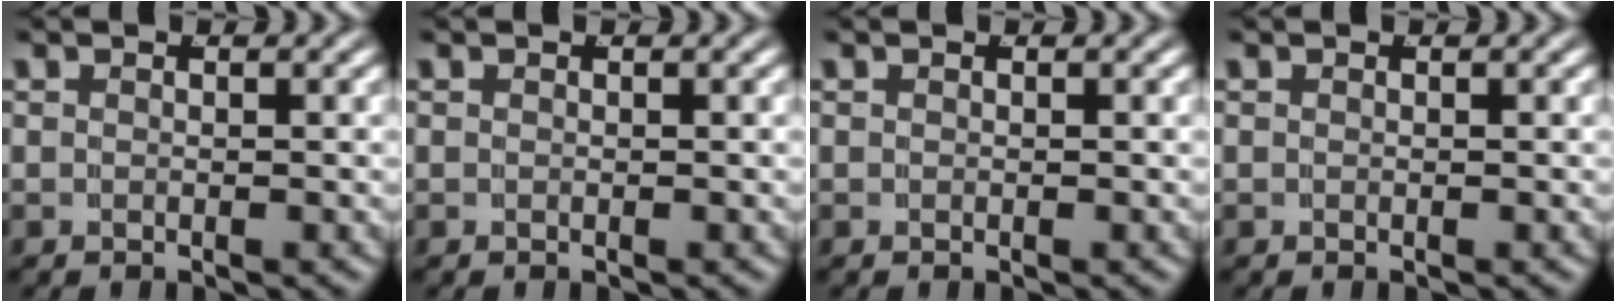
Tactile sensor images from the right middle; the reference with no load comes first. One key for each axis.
{"total": 0.0}
{"total": 0.0}
{"total": 0.0}